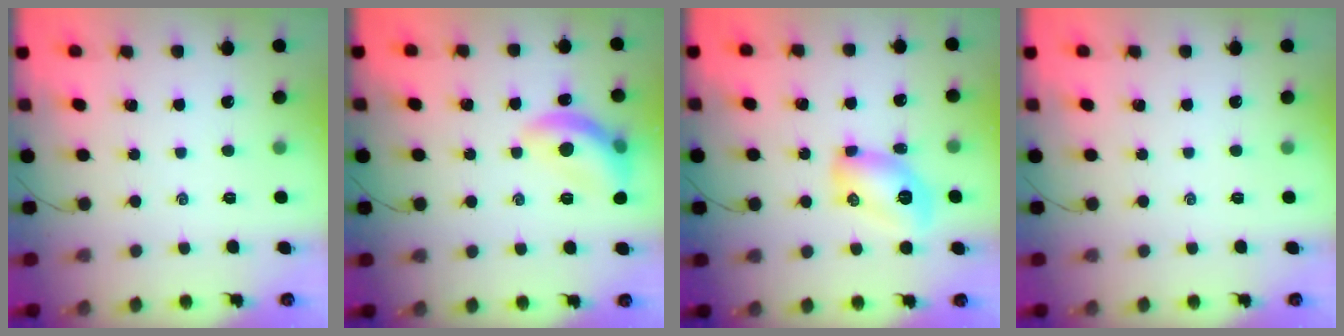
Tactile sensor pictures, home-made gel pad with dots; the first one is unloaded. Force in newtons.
{"total": 12.4, "press": 12.4, "slide": 0.7}
{"total": 9.5, "press": 9.4, "slide": 1.3}
{"total": 0.0}